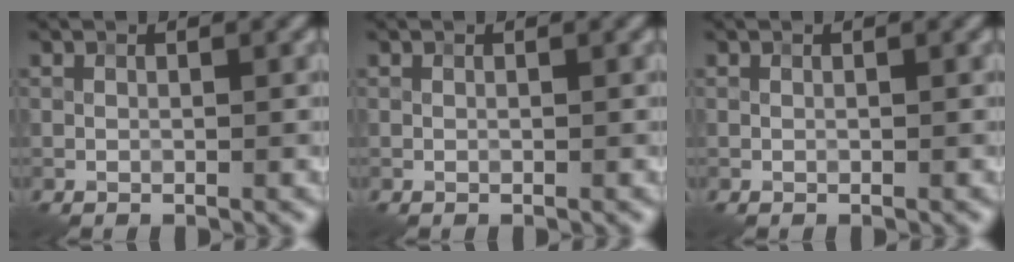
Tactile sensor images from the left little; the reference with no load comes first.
{"total": 0.0}
{"total": 0.0}